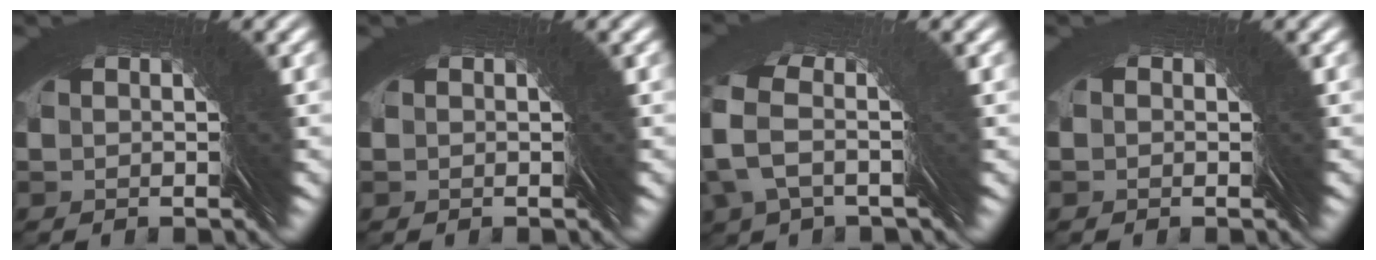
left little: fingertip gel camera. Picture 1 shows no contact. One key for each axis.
{"total": 0.0}
{"total": 3.9, "fx": 2.1, "fy": -2.5, "fz": -2.0, "tx": 0.021, "ty": 0.043, "tz": 0.021}
{"total": 1.0, "fx": 0.1, "fy": 1.0, "fz": 0.2, "tx": -0.007, "ty": 0.002, "tz": -0.002}